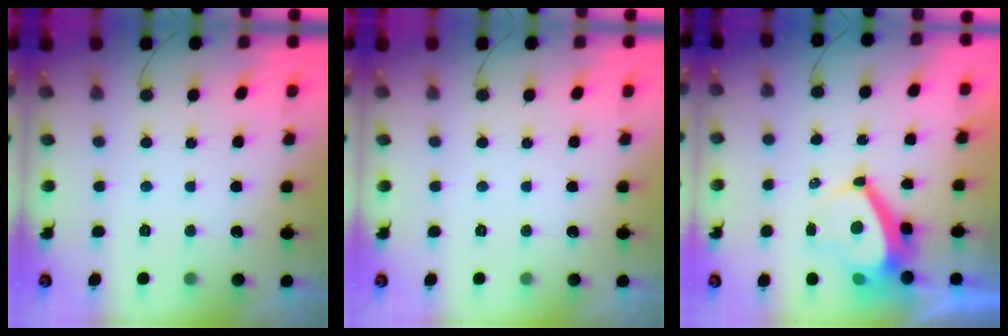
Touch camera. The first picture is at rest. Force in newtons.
{"total": 0.0}
{"total": 5.6, "press": 5.6, "slide": 0.7}